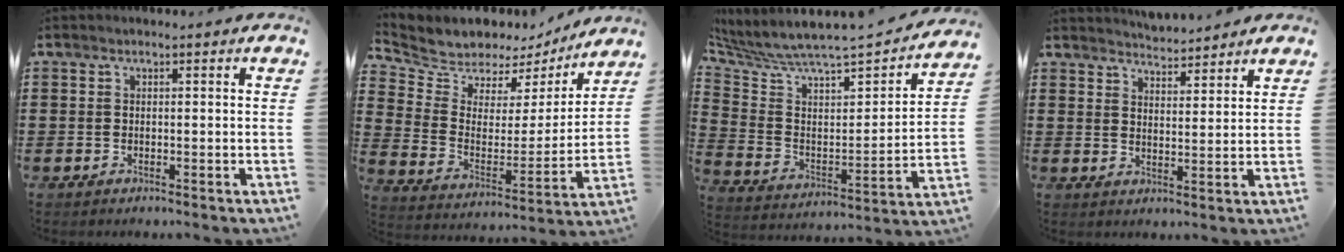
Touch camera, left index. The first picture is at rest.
{"total": 6.1, "force": [5.6, 2.4, -0.6], "torque": [-0.035, -0.046, 0.097]}
{"total": 5.1, "force": [4.6, 1.0, 2.0], "torque": [-0.068, -0.051, 0.070]}
{"total": 3.8, "force": [3.8, 0.1, 0.1], "torque": [-0.013, -0.015, 0.071]}